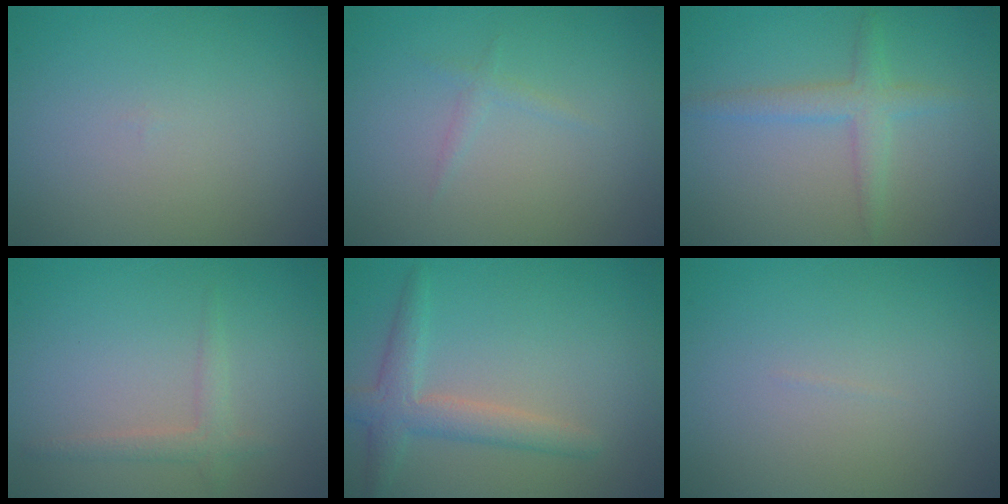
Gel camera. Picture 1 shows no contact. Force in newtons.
{"total": 0.8, "press": 0.8, "slide": 0.0}
{"total": 2.3, "press": 2.3, "slide": 0.1}
{"total": 1.6, "press": 1.6, "slide": 0.1}
{"total": 3.2, "press": 3.2, "slide": 0.2}
{"total": 0.0}